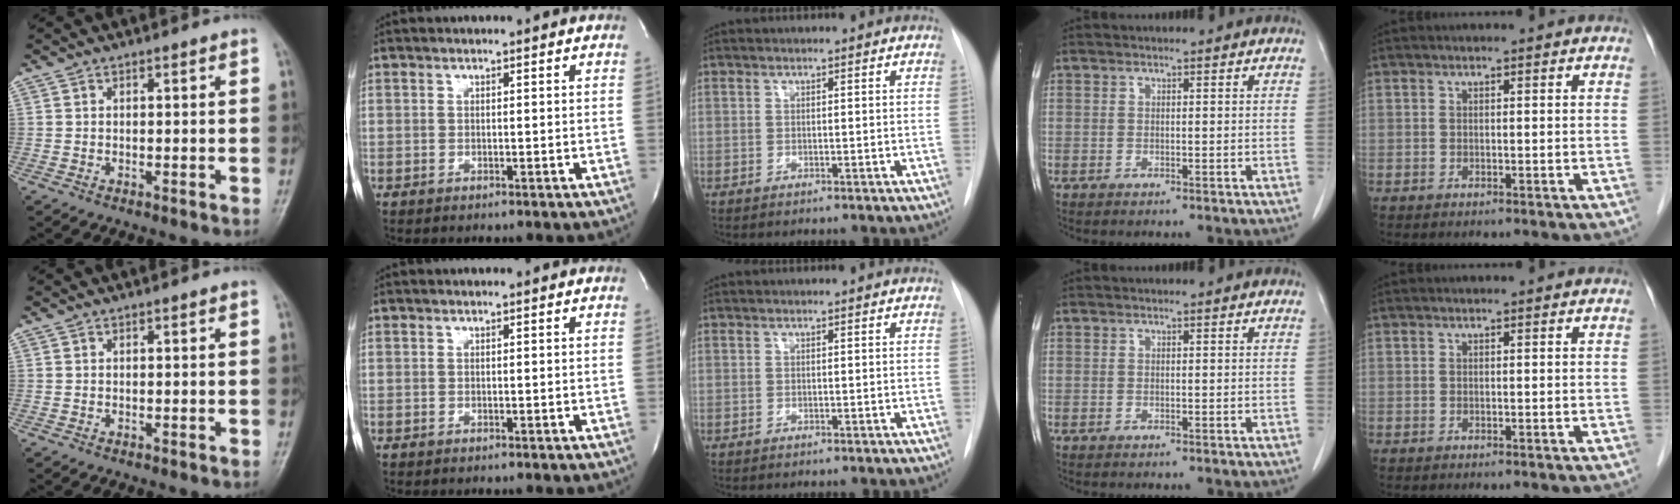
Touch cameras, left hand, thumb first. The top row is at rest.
{}